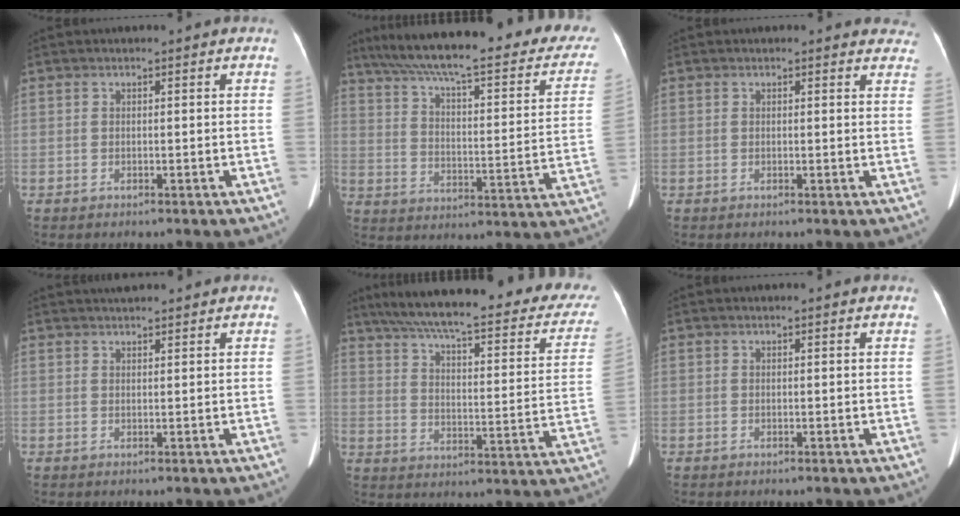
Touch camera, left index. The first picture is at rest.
{"total": 33.1, "force": [26.4, 6.4, 18.9], "torque": [-0.273, -0.015, 0.337]}
{"total": 5.1, "force": [4.7, 1.8, 0.7], "torque": [0.021, -0.011, 0.020]}
{"total": 6.2, "force": [5.6, 1.0, 2.4], "torque": [-0.033, 0.035, 0.077]}
{"total": 32.5, "force": [26.4, 6.2, 18.0], "torque": [-0.255, -0.027, 0.326]}
{"total": 3.3, "force": [3.1, 0.4, 1.2], "torque": [-0.016, 0.011, 0.024]}